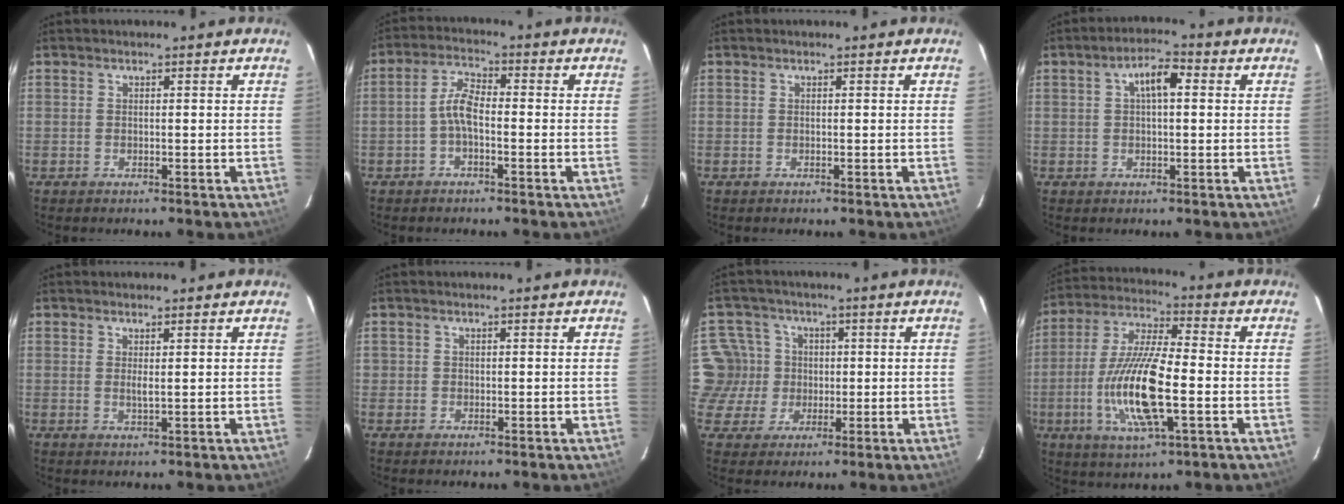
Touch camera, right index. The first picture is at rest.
{"total": 4.5, "force": [-1.4, 1.8, 3.8], "torque": [-0.085, 0.017, -0.031]}
{"total": 0.0}
{"total": 5.3, "force": [1.2, 2.2, 4.7], "torque": [-0.084, 0.018, 0.022]}
{"total": 1.6, "force": [0.5, 0.1, 1.5], "torque": [-0.025, -0.001, 0.007]}
{"total": 0.8, "force": [0.0, 0.8, -0.1], "torque": [0.003, 0.001, -0.001]}
{"total": 6.8, "force": [0.0, 6.8, 0.1], "torque": [-0.010, 0.015, -0.008]}
{"total": 16.1, "force": [-3.6, 4.1, 15.2], "torque": [-0.313, -0.007, -0.071]}